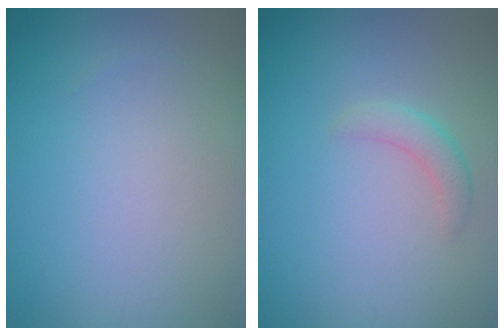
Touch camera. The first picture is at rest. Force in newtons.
{"total": 1.7, "press": 1.7, "slide": 0.1}